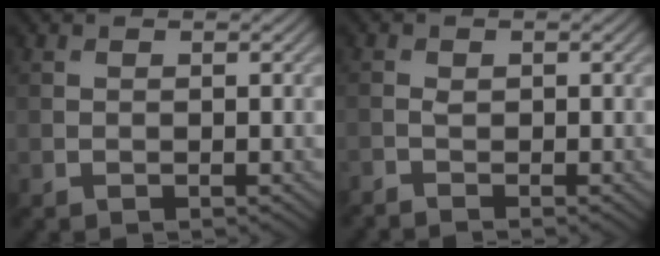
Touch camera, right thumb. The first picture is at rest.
{"total": 1.2, "force": [-1.1, 0.1, 0.5], "torque": [-0.015, -0.001, -0.028]}